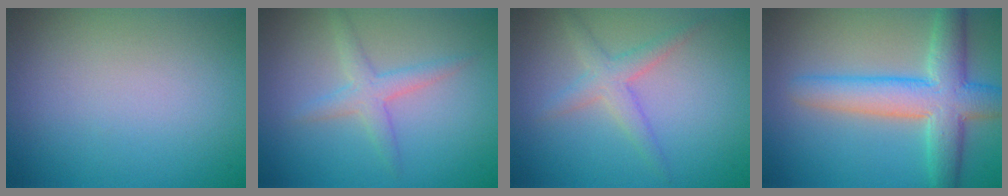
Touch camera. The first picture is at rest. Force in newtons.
{"total": 2.4, "press": 2.4, "slide": 0.0}
{"total": 2.4, "press": 2.4, "slide": 0.0}
{"total": 6.7, "press": 6.7, "slide": 0.2}